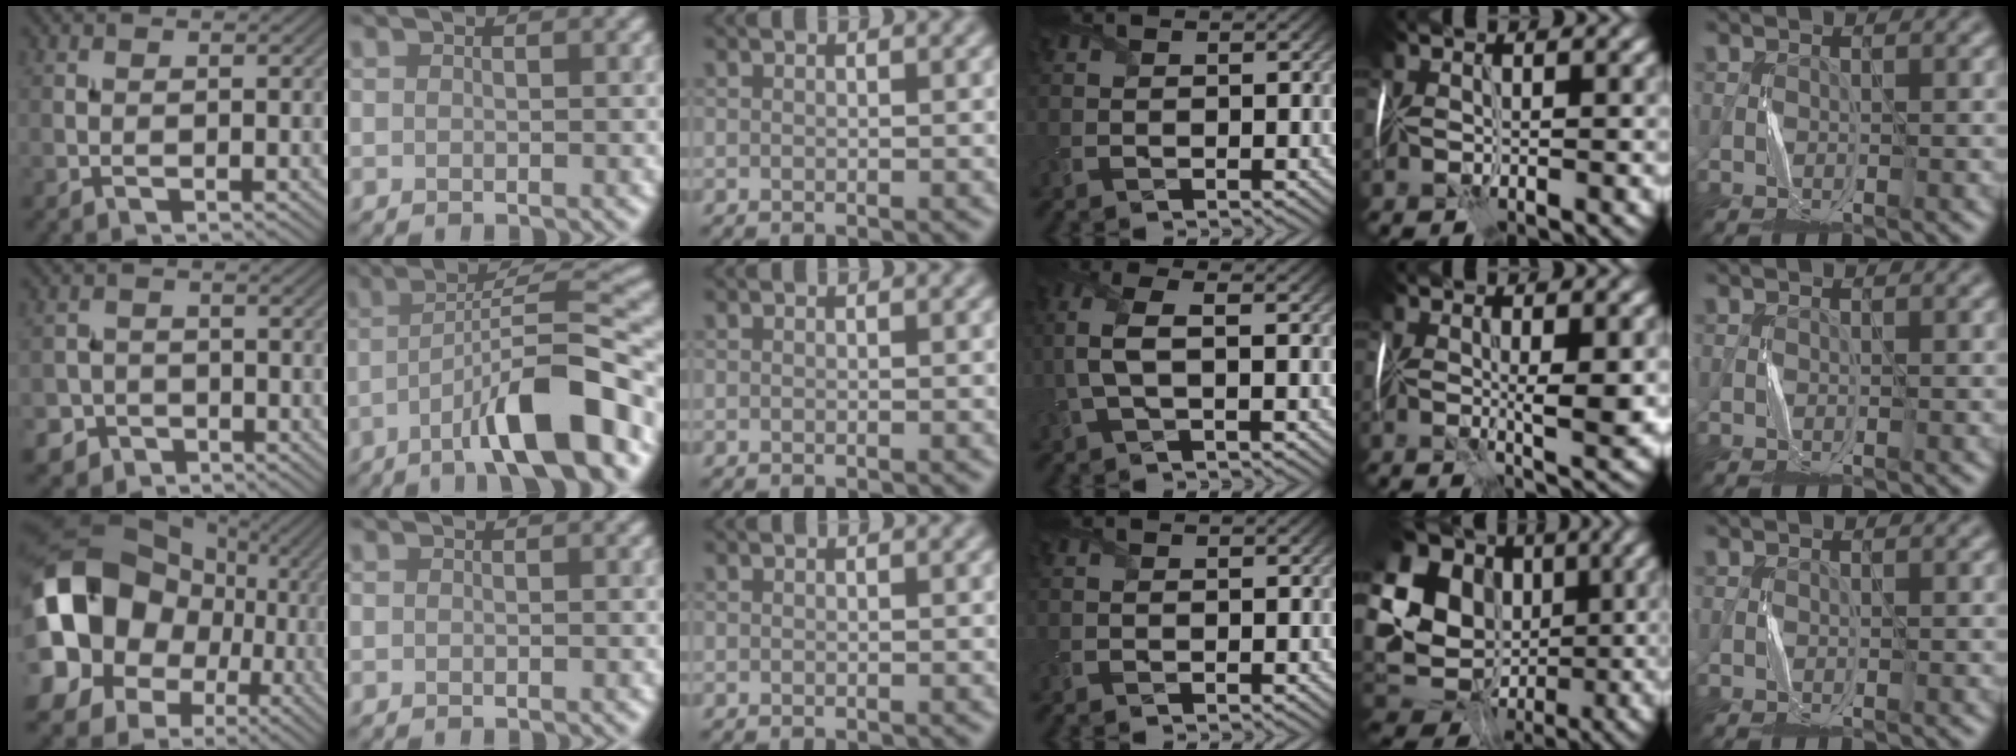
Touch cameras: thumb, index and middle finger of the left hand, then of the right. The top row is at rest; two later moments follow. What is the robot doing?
{"motion": "fold", "object": "handkerchief"}